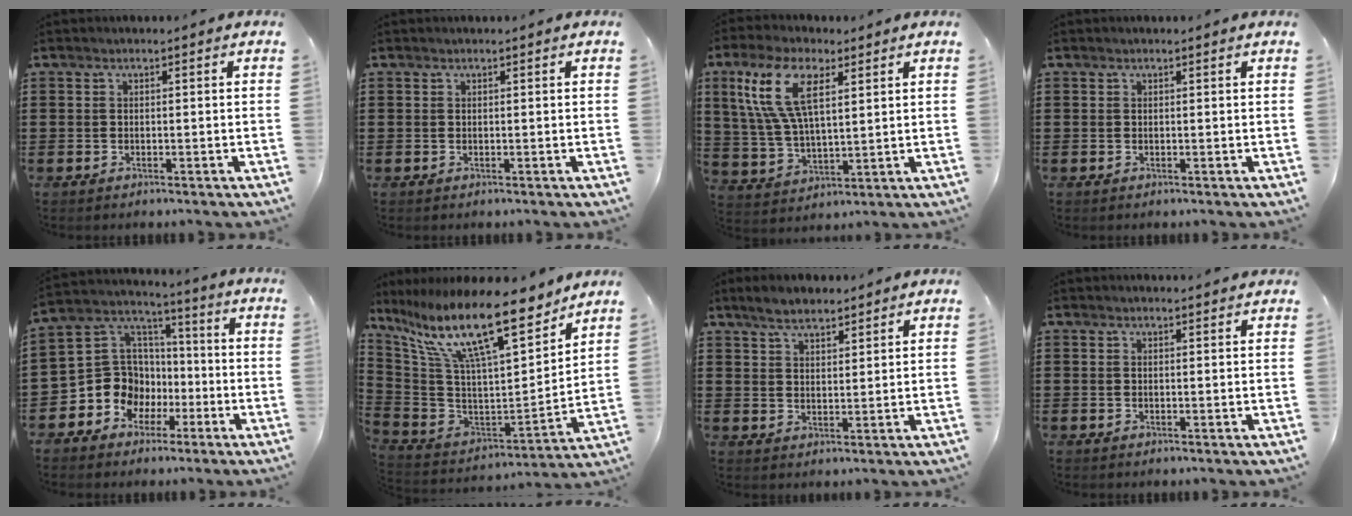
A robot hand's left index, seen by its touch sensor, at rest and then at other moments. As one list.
[{"total": 0.0}, {"total": 11.3, "force": [5.5, 4.7, 8.8], "torque": [-0.203, 0.003, 0.095]}, {"total": 0.0}, {"total": 10.1, "force": [-3.4, 9.2, 2.5], "torque": [-0.097, 0.003, -0.060]}, {"total": 17.4, "force": [11.7, 3.6, 12.3], "torque": [-0.272, -0.070, 0.194]}, {"total": 4.2, "force": [3.7, 1.3, 1.5], "torque": [-0.041, -0.001, 0.069]}, {"total": 1.0, "force": [1.0, 0.0, 0.1], "torque": [-0.005, -0.002, 0.019]}]